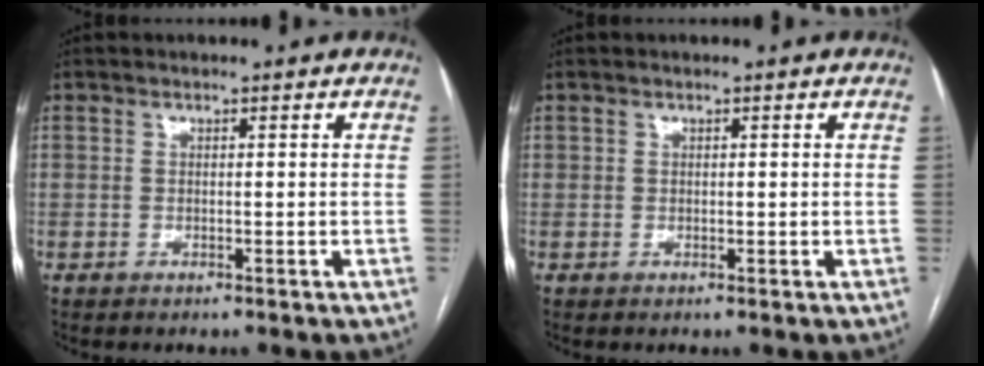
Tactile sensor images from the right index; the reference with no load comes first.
{"total": 0.7, "force": [0.3, 0.6, 0.3], "torque": [0.002, 0.000, 0.002]}